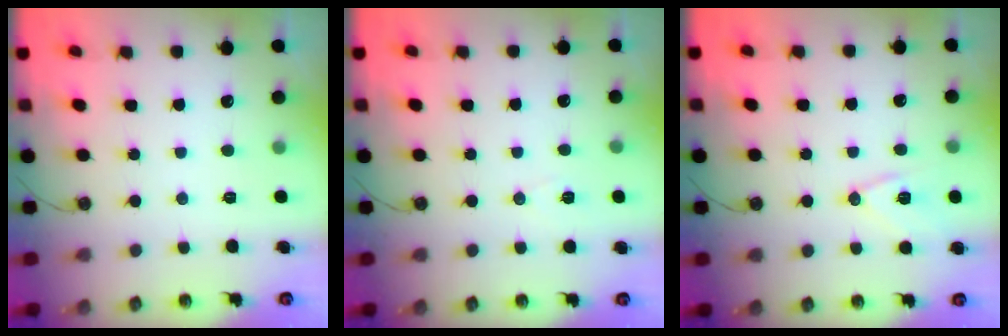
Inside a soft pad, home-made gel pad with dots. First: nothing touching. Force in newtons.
{"total": 6.6, "press": 4.8, "slide": 4.5}
{"total": 10.3, "press": 9.9, "slide": 2.6}